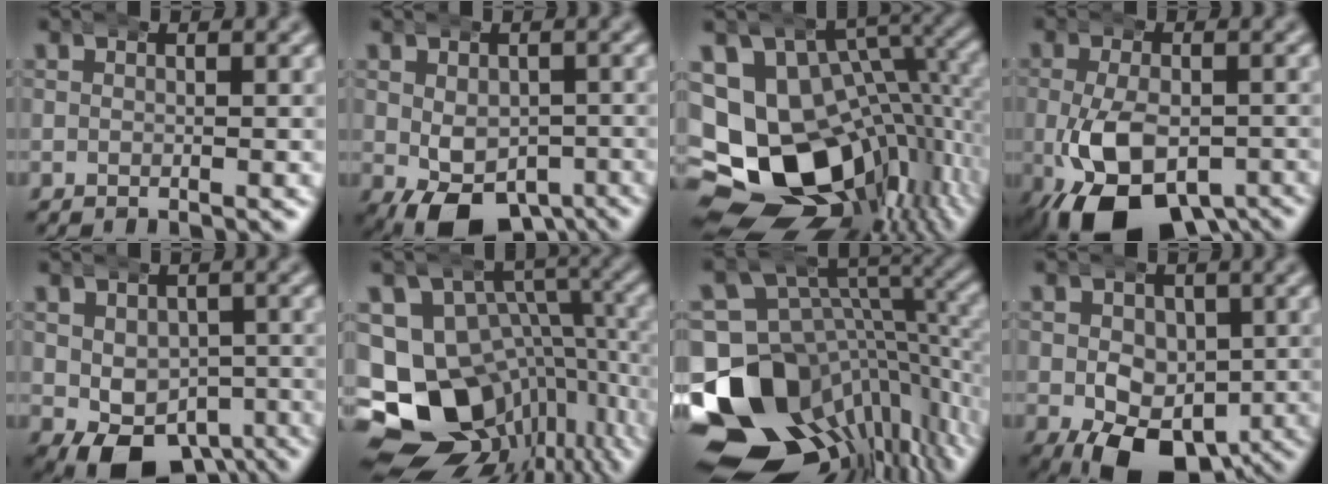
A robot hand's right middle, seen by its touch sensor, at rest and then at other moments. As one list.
[{"total": 7.2, "force": [-4.6, 4.0, 3.8], "torque": [-0.066, -0.037, -0.058]}, {"total": 22.6, "force": [-4.5, 18.1, 12.8], "torque": [-0.225, -0.080, -0.058]}, {"total": 10.0, "force": [-5.1, 5.1, 6.9], "torque": [-0.143, -0.033, -0.064]}, {"total": 8.4, "force": [-5.4, 5.2, 3.8], "torque": [-0.061, -0.049, -0.066]}, {"total": 19.6, "force": [-4.5, 16.0, 10.4], "torque": [-0.194, -0.073, -0.062]}, {"total": 21.0, "force": [-4.9, 15.8, 12.9], "torque": [-0.214, -0.076, -0.056]}, {"total": 8.6, "force": [-3.7, 5.5, 5.5], "torque": [-0.092, -0.044, -0.039]}]